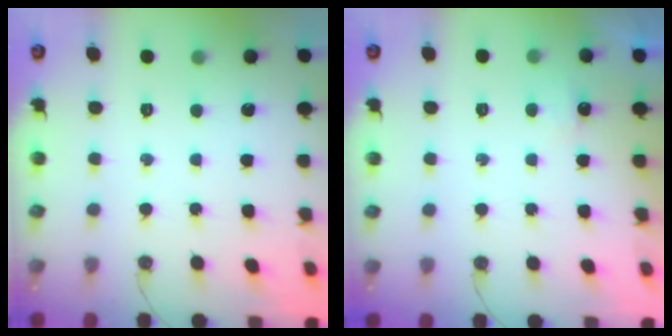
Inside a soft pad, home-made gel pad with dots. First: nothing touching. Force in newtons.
{"total": 2.9, "press": 2.8, "slide": 0.5}